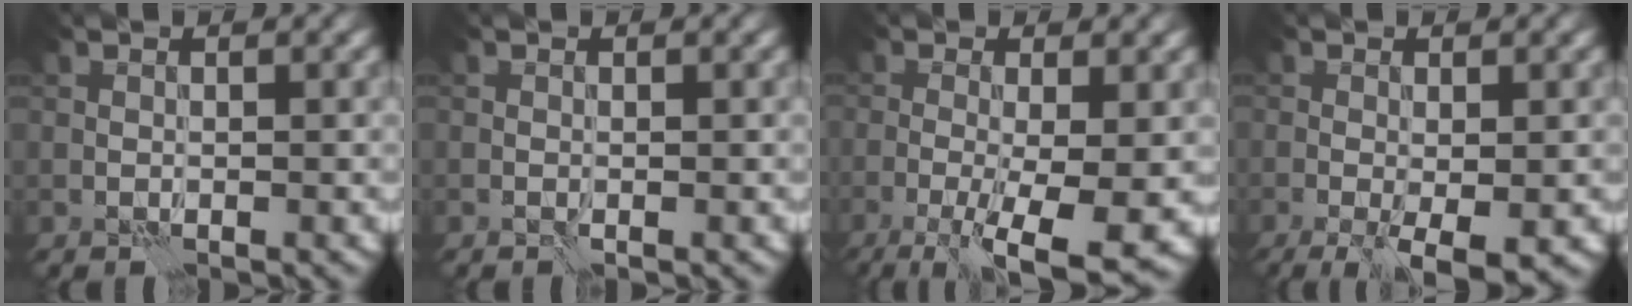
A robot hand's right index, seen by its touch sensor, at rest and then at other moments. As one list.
[{"total": 0.0}, {"total": 8.2, "force": [-3.3, 1.9, 7.2], "torque": [-0.118, -0.010, -0.050]}, {"total": 4.6, "force": [-2.0, 1.0, 4.1], "torque": [-0.065, -0.009, -0.029]}]